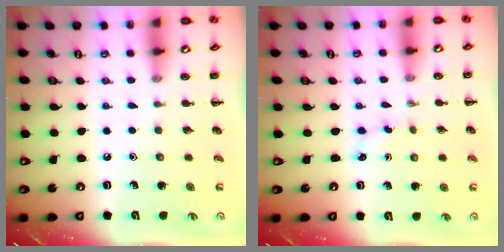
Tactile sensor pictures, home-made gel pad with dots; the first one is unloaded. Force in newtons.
{"total": 2.7, "press": 2.5, "slide": 0.9}